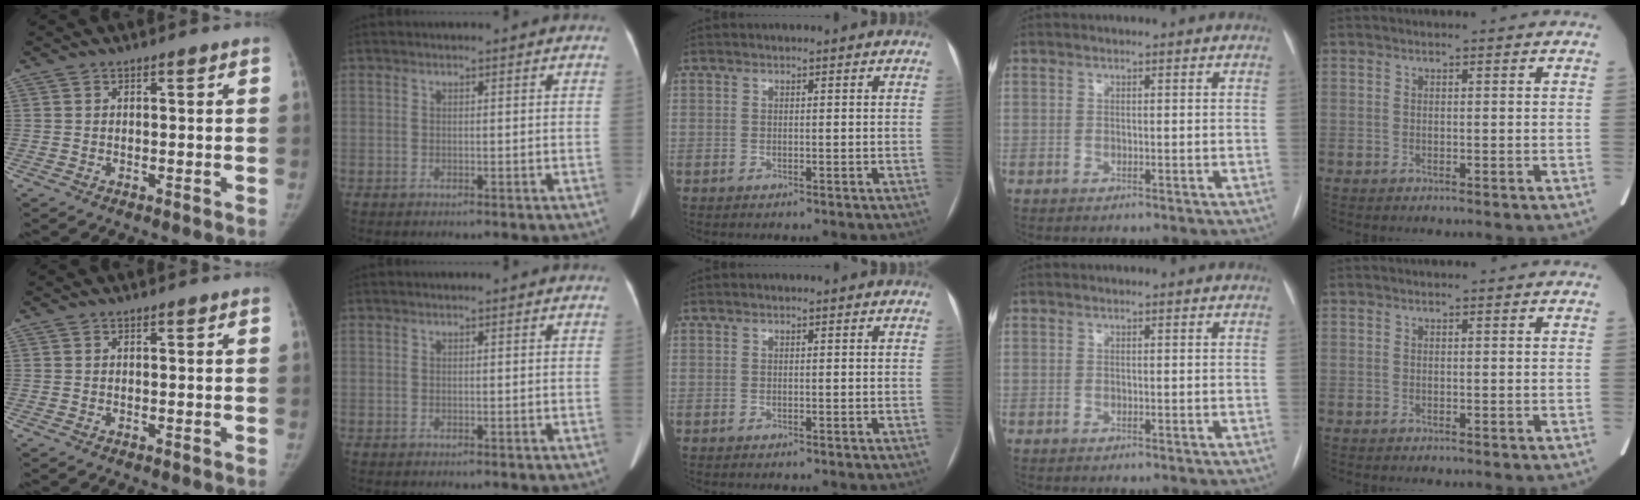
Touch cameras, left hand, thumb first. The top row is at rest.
{}